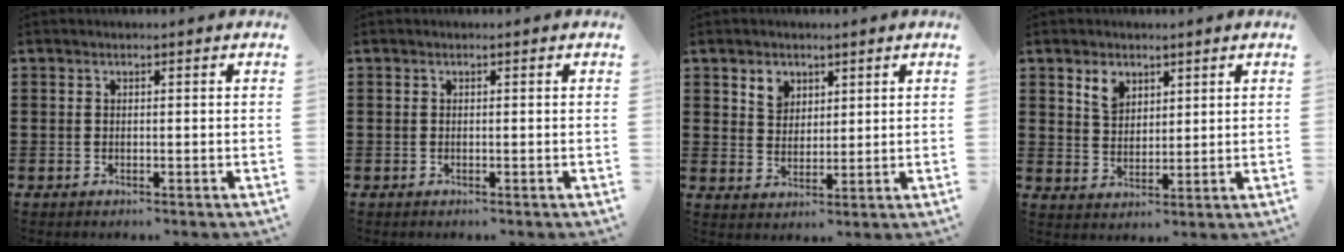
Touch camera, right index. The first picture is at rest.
{"total": 0.0}
{"total": 3.9, "force": [2.5, 2.8, 1.0], "torque": [-0.024, 0.008, 0.045]}
{"total": 4.1, "force": [2.7, 2.7, 1.6], "torque": [-0.035, 0.006, 0.048]}